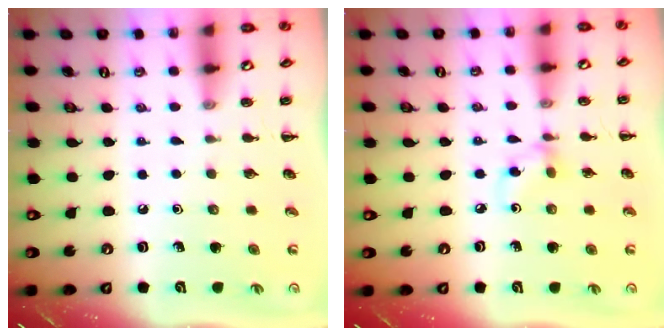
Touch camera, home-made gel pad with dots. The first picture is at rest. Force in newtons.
{"total": 4.6, "press": 4.5, "slide": 0.5}